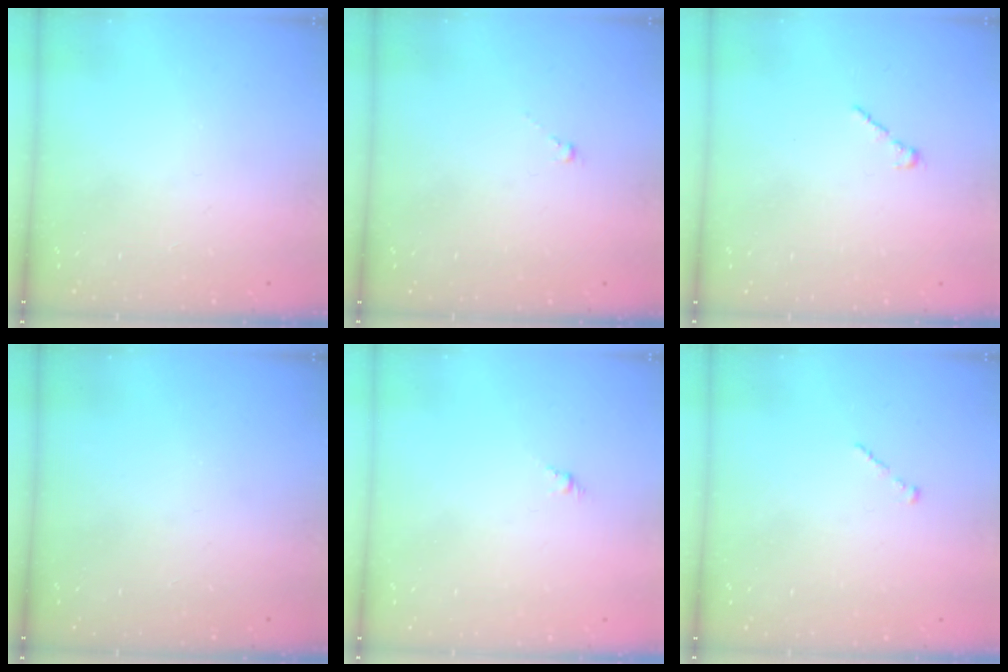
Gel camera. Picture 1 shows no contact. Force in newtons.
{"total": 0.6, "press": 0.4, "slide": 0.4}
{"total": 1.7, "press": 1.7, "slide": 0.5}
{"total": 0.0}
{"total": 1.6, "press": 1.5, "slide": 0.5}
{"total": 0.0}